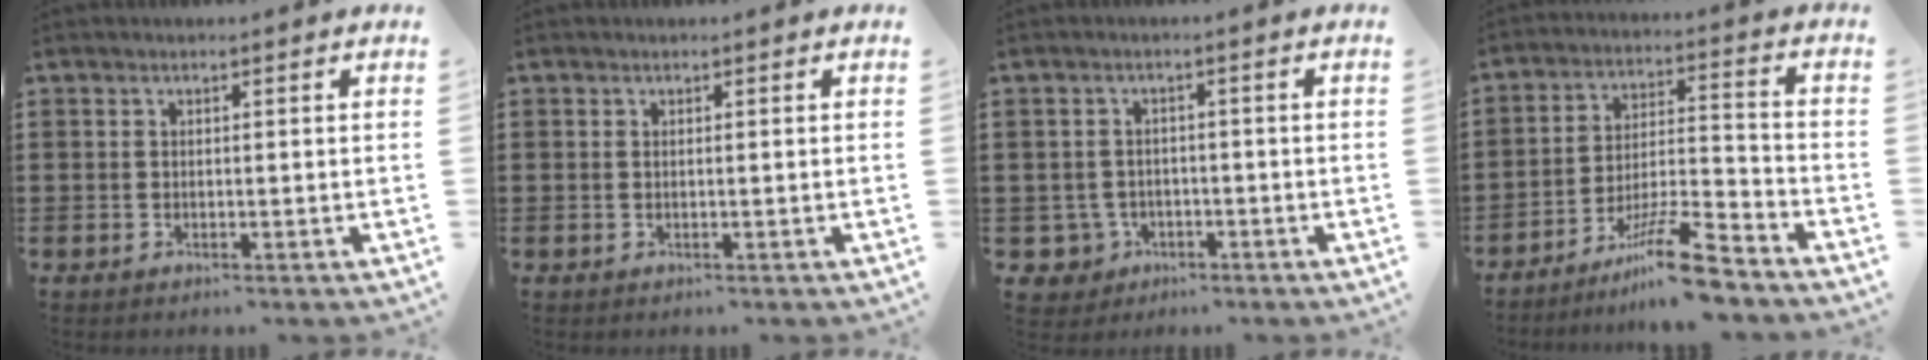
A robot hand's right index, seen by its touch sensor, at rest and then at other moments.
{"total": 0.0}
{"total": 3.2, "force": [-1.7, 2.6, 0.6], "torque": [-0.035, -0.002, -0.041]}
{"total": 11.0, "force": [-8.8, 1.0, 6.5], "torque": [-0.105, 0.025, -0.165]}